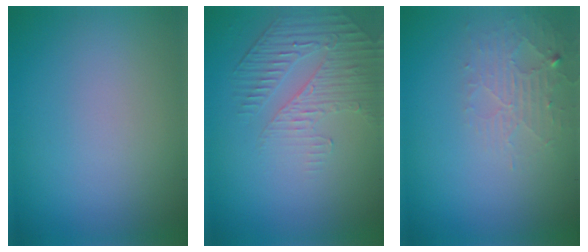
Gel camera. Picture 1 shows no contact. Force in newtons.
{"total": 2.2, "press": 1.7, "slide": 1.4}
{"total": 2.2, "press": 2.2, "slide": 0.5}